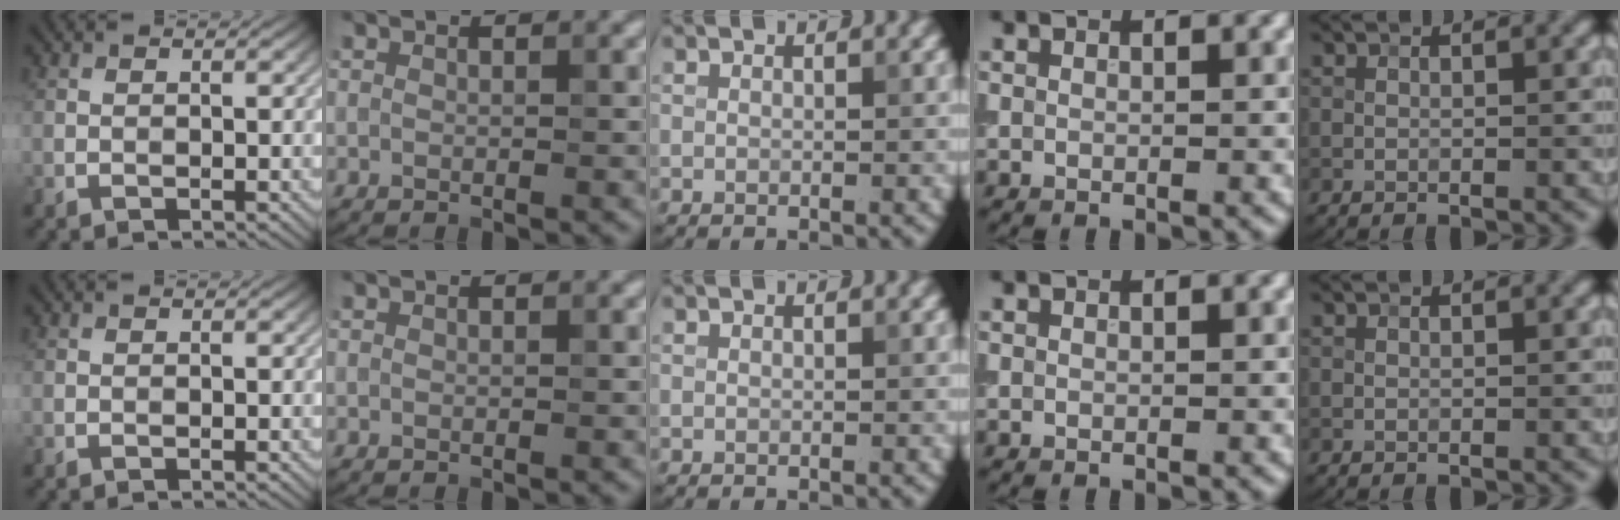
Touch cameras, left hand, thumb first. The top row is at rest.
{}